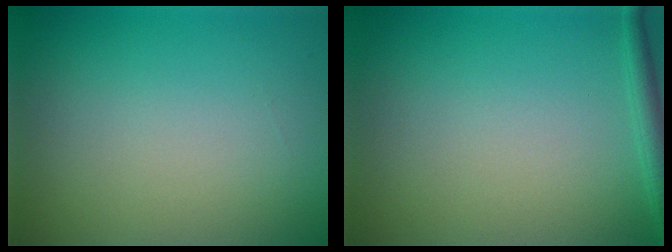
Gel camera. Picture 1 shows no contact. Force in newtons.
{"total": 1.6, "press": 1.6, "slide": 0.1}